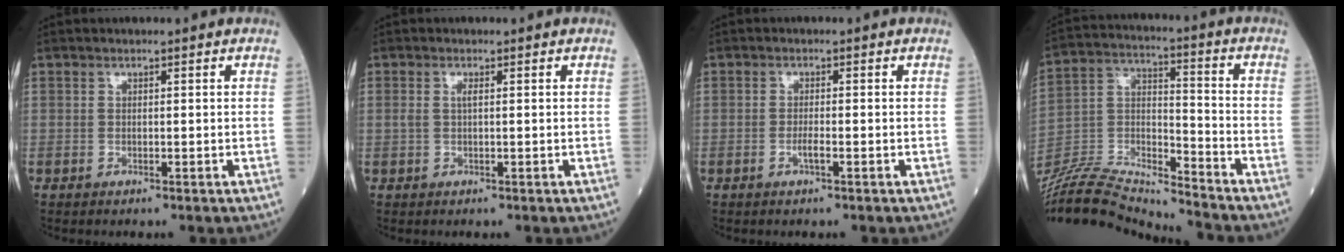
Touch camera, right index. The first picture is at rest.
{"total": 1.1, "force": [0.2, 0.1, 1.1], "torque": [-0.030, 0.003, 0.003]}
{"total": 1.4, "force": [-0.6, 0.0, 1.3], "torque": [-0.025, 0.001, -0.012]}
{"total": 18.7, "force": [-18.2, -0.1, 4.0], "torque": [-0.077, 0.021, -0.322]}